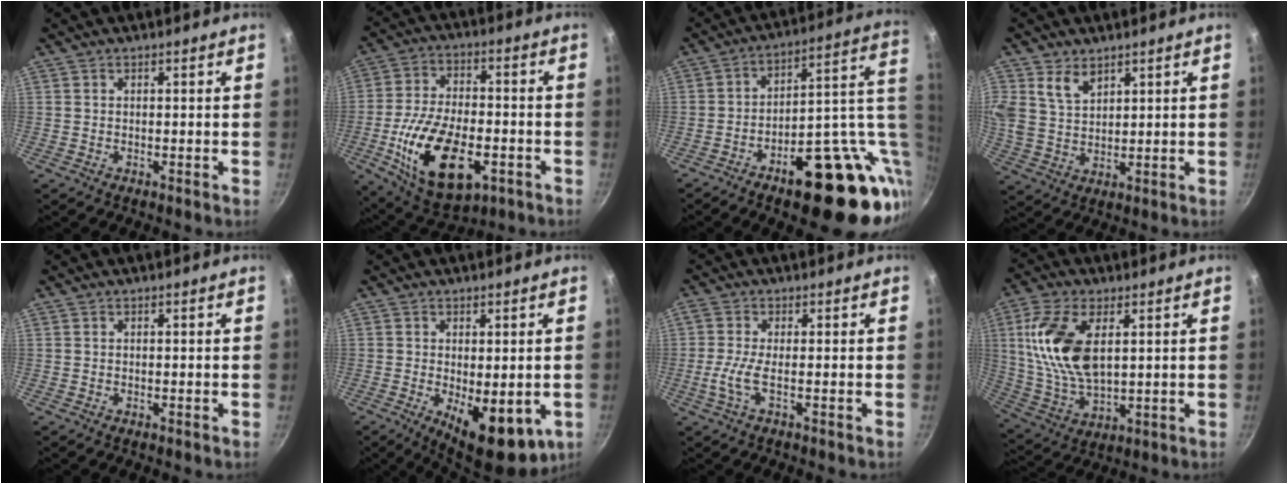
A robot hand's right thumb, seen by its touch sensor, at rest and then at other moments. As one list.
[{"total": 19.6, "force": [-6.1, 10.4, 15.5], "torque": [-0.271, 0.015, -0.097]}, {"total": 25.6, "force": [-4.1, 11.5, 22.5], "torque": [-0.248, 0.016, -0.038]}, {"total": 7.0, "force": [3.9, 4.4, 3.8], "torque": [-0.066, -0.016, 0.081]}, {"total": 0.0}, {"total": 11.9, "force": [-2.6, 5.2, 10.3], "torque": [-0.121, -0.010, -0.020]}, {"total": 3.8, "force": [-1.0, 0.5, 3.7], "torque": [-0.101, 0.002, -0.026]}, {"total": 15.5, "force": [3.9, 8.1, 12.6], "torque": [-0.243, -0.011, 0.082]}]